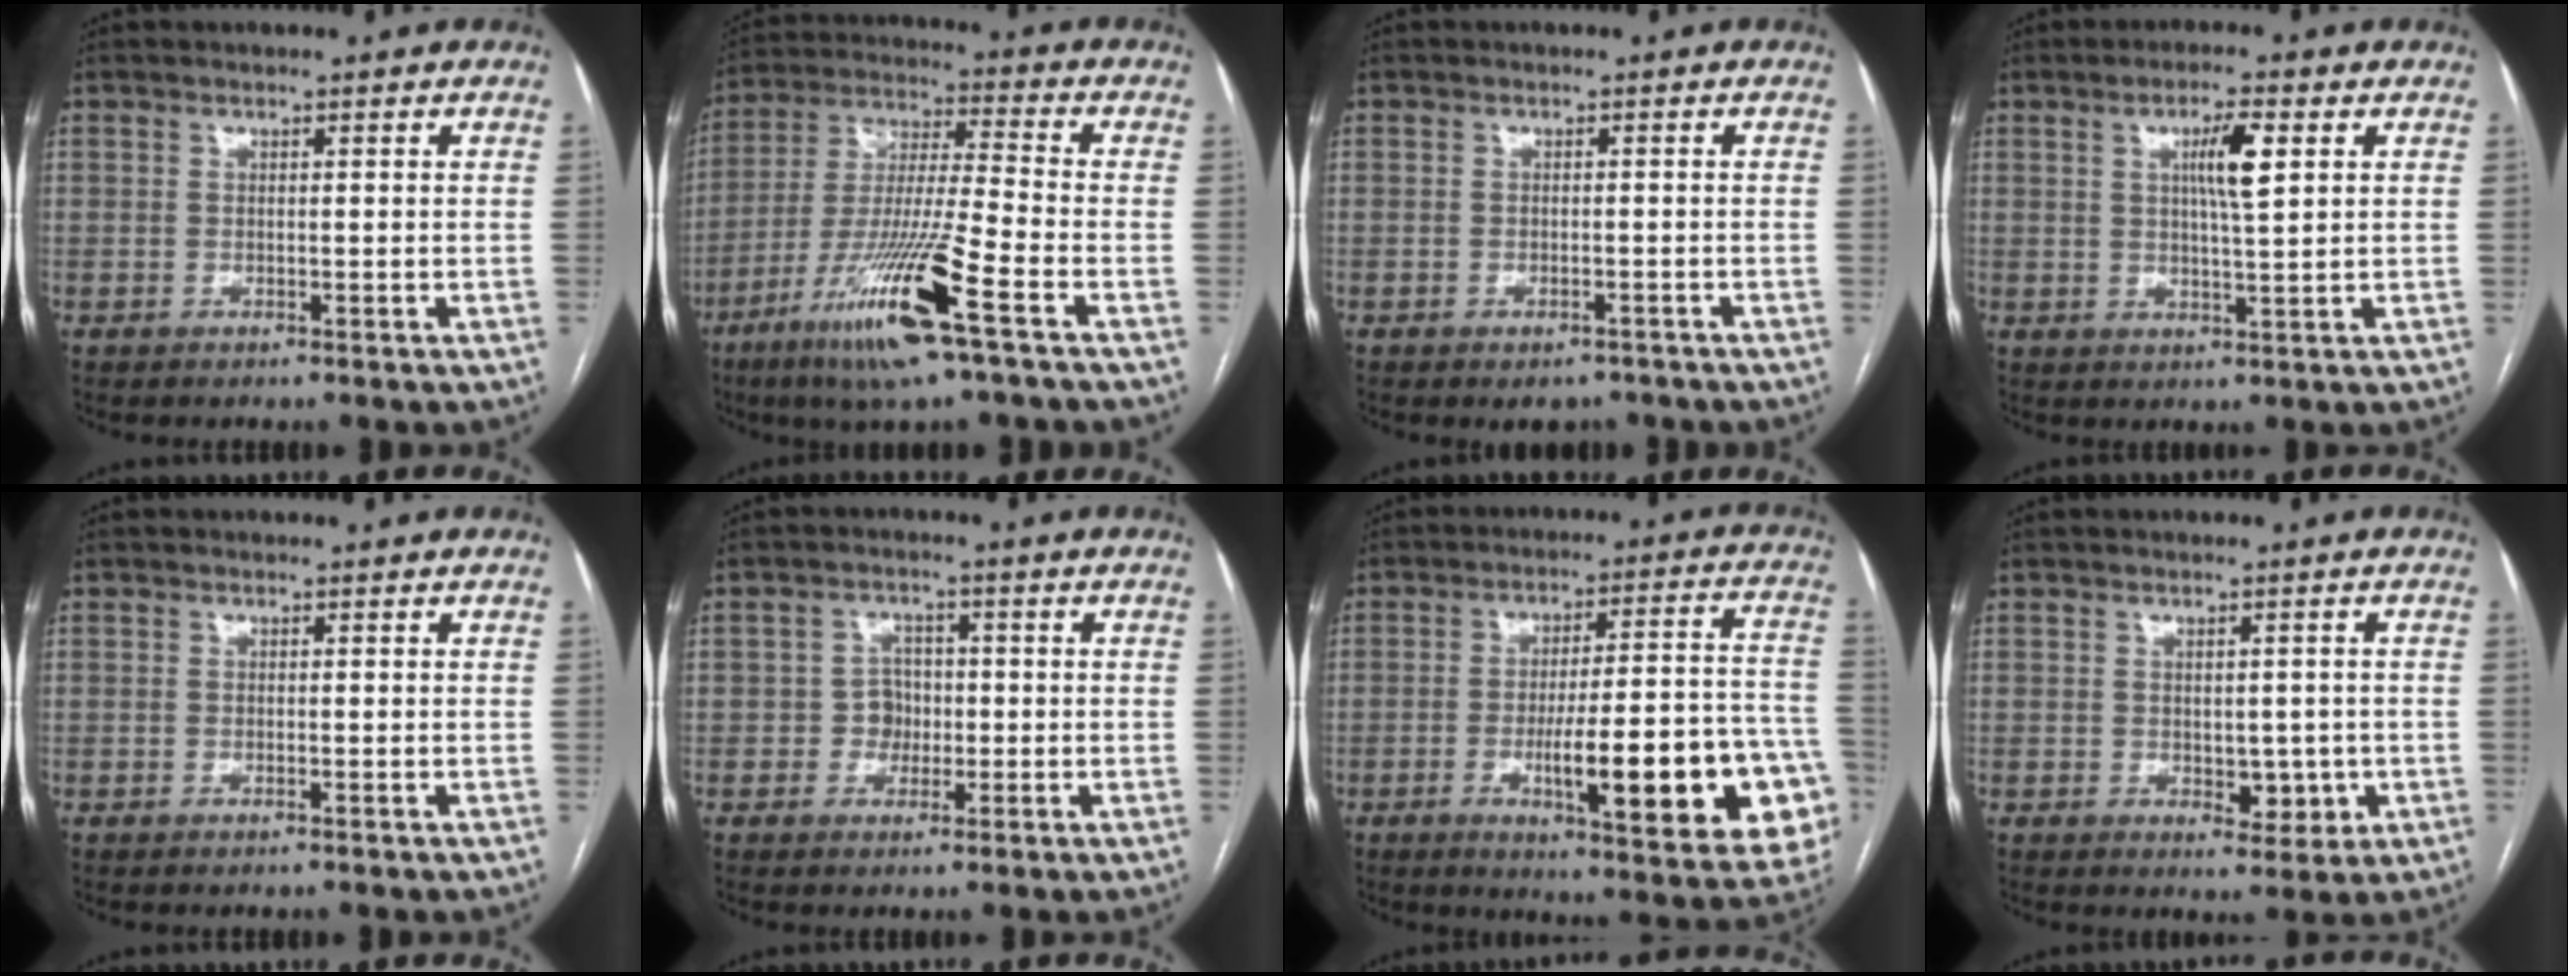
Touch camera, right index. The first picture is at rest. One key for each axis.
{"total": 15.9, "fx": -8.2, "fy": -0.1, "fz": 13.7, "tx": -0.281, "ty": -0.032, "tz": -0.153}
{"total": 2.6, "fx": -2.1, "fy": 1.3, "fz": 1.0, "tx": -0.006, "ty": 0.001, "tz": -0.020}
{"total": 5.5, "fx": 1.8, "fy": 0.1, "fz": 5.2, "tx": -0.091, "ty": 0.000, "tz": 0.031}
{"total": 0.0}
{"total": 3.1, "fx": -0.6, "fy": 2.8, "fz": 1.1, "tx": -0.011, "ty": 0.011, "tz": -0.010}
{"total": 22.0, "fx": -6.4, "fy": 3.6, "fz": 20.7, "tx": -0.206, "ty": 0.012, "tz": -0.074}
{"total": 4.4, "fx": -0.6, "fy": 2.8, "fz": 3.3, "tx": -0.034, "ty": 0.003, "tz": 0.004}